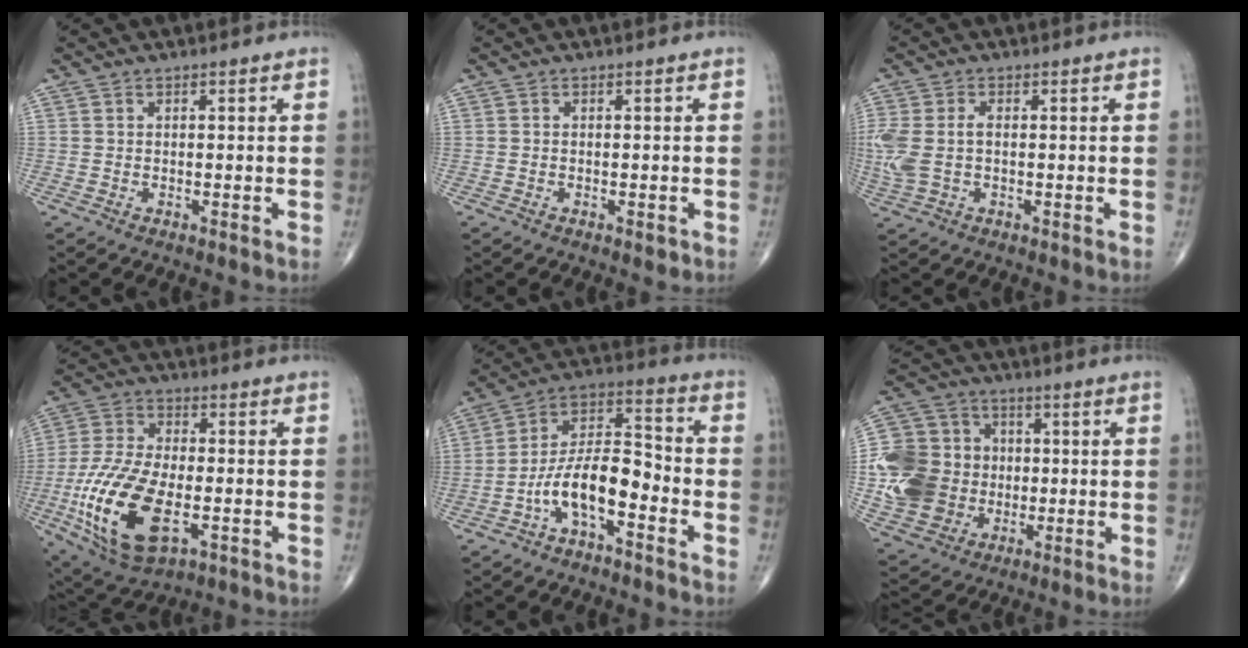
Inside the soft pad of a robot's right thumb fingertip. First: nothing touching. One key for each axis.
{"total": 1.1, "fx": -0.5, "fy": 0.5, "fz": 0.8, "tx": -0.011, "ty": -0.002, "tz": -0.006}
{"total": 7.6, "fx": -0.1, "fy": 4.6, "fz": 6.1, "tx": -0.163, "ty": 0.013, "tz": 0.002}
{"total": 19.8, "fx": -5.4, "fy": 9.7, "fz": 16.4, "tx": -0.344, "ty": 0.001, "tz": -0.088}
{"total": 11.8, "fx": -5.1, "fy": 4.8, "fz": 9.5, "tx": -0.168, "ty": 0.068, "tz": -0.098}
{"total": 16.9, "fx": -0.9, "fy": 14.7, "fz": 8.3, "tx": -0.143, "ty": 0.022, "tz": -0.011}